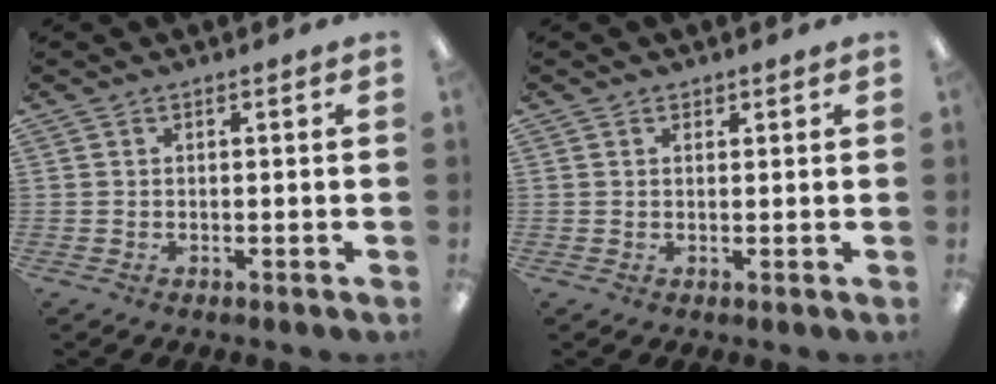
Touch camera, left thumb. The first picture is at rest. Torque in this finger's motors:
{"motor_torque": [0.05, -0.04, 0.05, -0.20, -0.01]}